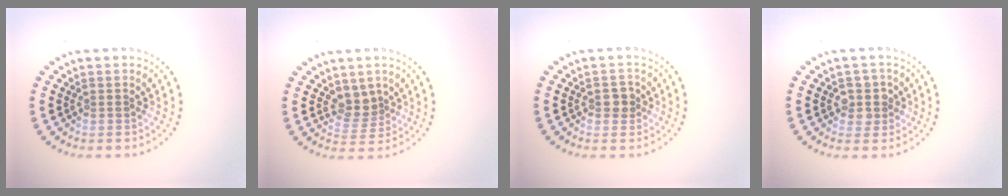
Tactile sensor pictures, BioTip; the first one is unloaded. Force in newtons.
{"total": 2.2, "press": 1.7, "slide": 1.5}
{"total": 1.6, "press": 1.6, "slide": 0.2}
{"total": 2.3, "press": 2.1, "slide": 1.0}